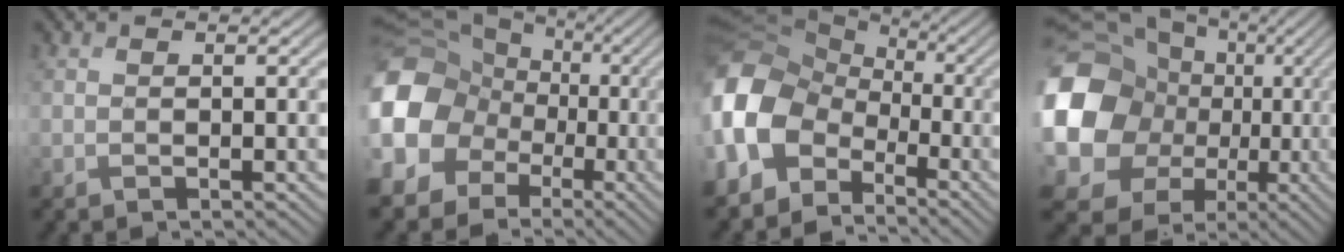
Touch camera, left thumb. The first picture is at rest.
{"total": 17.1, "force": [-2.0, 14.9, 8.2], "torque": [-0.254, -0.024, -0.059]}
{"total": 14.2, "force": [-3.7, 10.9, 8.4], "torque": [-0.239, -0.028, -0.079]}
{"total": 23.3, "force": [0.9, 20.6, 10.9], "torque": [-0.313, -0.009, 0.012]}